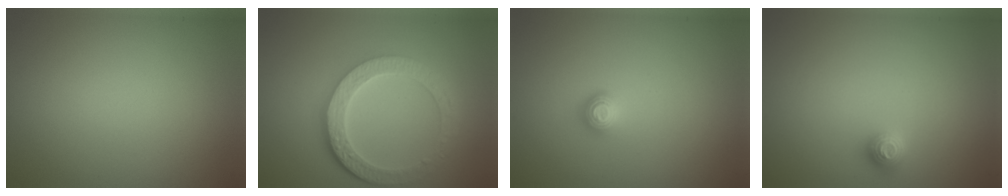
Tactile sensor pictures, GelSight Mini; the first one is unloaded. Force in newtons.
{"total": 6.3, "press": 4.6, "slide": 4.2}
{"total": 1.1, "press": 1.0, "slide": 0.2}
{"total": 1.3, "press": 1.2, "slide": 0.3}